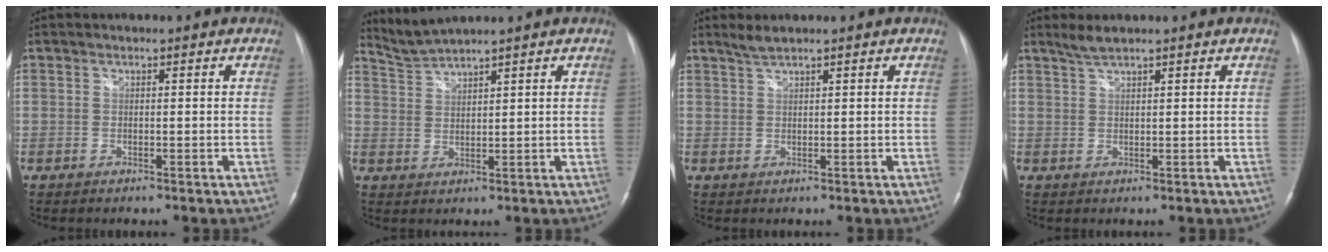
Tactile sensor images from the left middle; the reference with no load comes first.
{"total": 3.8, "force": [3.5, -1.2, 0.3], "torque": [-0.018, -0.003, 0.080]}
{"total": 1.8, "force": [1.6, -0.1, 0.8], "torque": [-0.021, 0.005, 0.037]}
{"total": 2.2, "force": [1.9, -0.1, 1.1], "torque": [-0.030, 0.005, 0.042]}